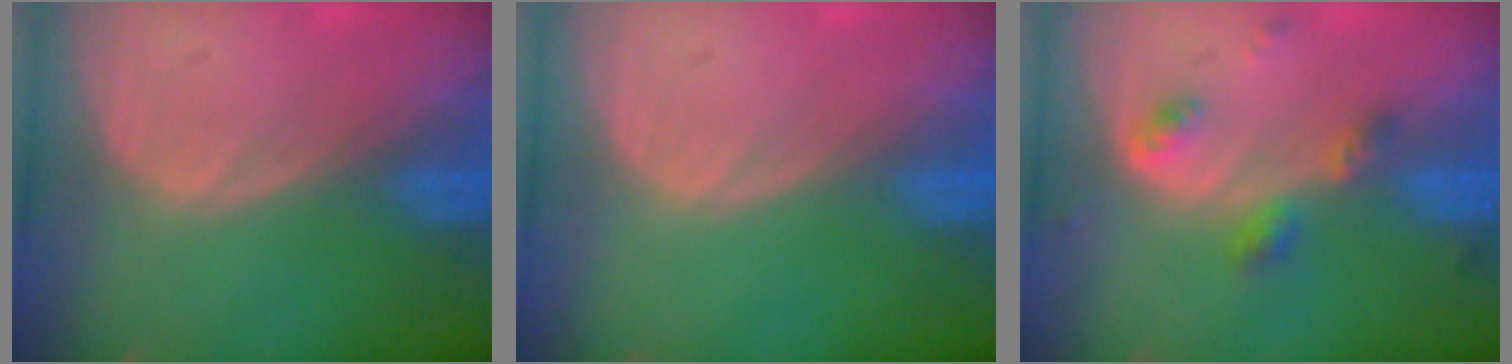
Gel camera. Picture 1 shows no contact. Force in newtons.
{"total": 0.0}
{"total": 4.5, "press": 4.1, "slide": 1.9}